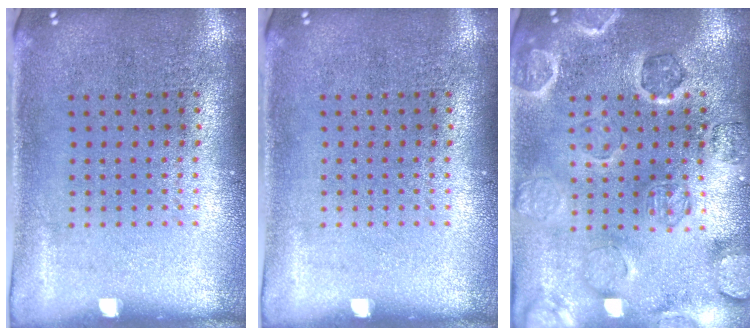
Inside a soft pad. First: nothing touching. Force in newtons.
{"total": 0.0}
{"total": 1.6, "press": 1.6, "slide": 0.2}